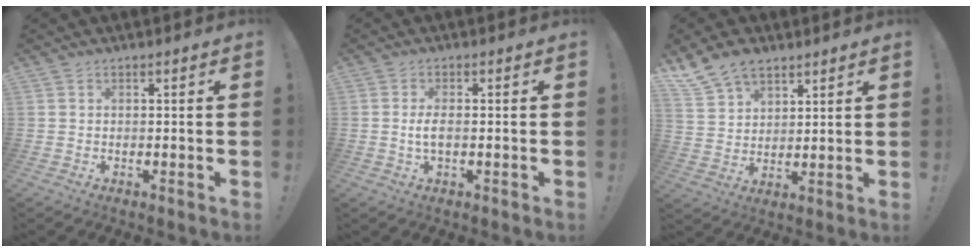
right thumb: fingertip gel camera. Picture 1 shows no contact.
{"total": 3.4, "force": [-0.4, 1.0, 3.2], "torque": [-0.070, -0.001, -0.011]}
{"total": 10.5, "force": [7.7, 6.2, 3.3], "torque": [-0.077, -0.040, 0.157]}